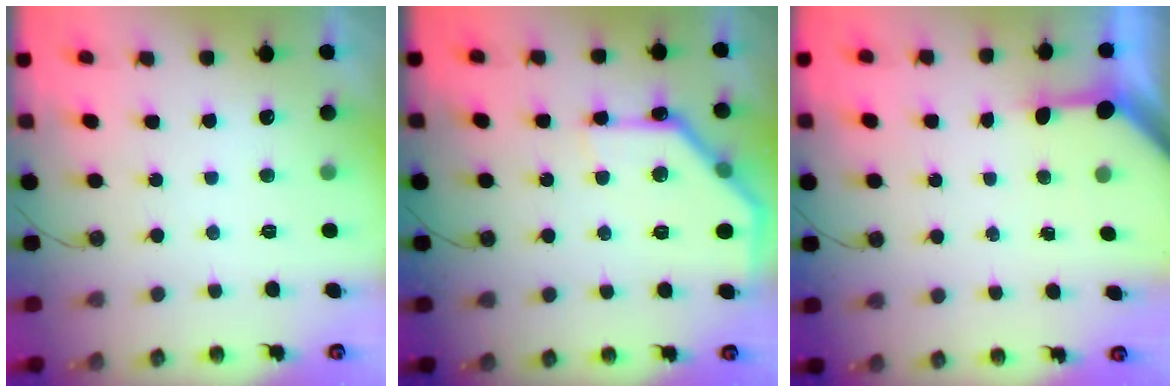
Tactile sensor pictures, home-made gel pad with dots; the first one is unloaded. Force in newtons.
{"total": 15.5, "press": 15.5, "slide": 0.2}
{"total": 3.5, "press": 3.5, "slide": 0.4}